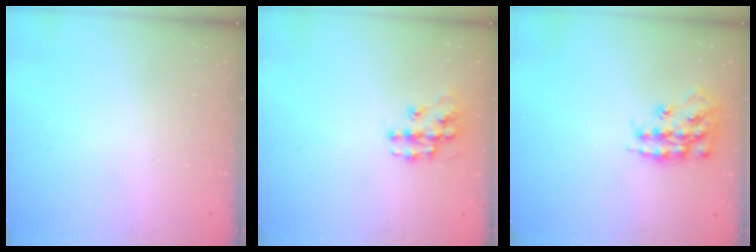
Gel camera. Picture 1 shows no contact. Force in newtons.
{"total": 10.9, "press": 10.9, "slide": 0.8}
{"total": 15.3, "press": 15.3, "slide": 1.0}